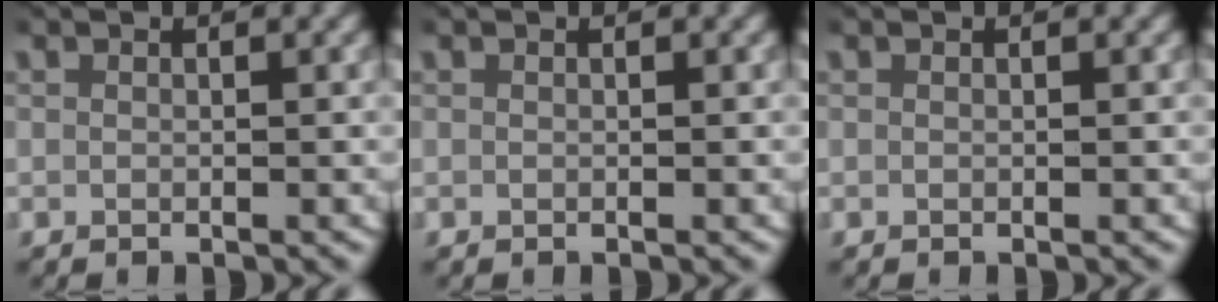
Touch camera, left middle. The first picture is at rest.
{"total": 0.0}
{"total": 0.0}